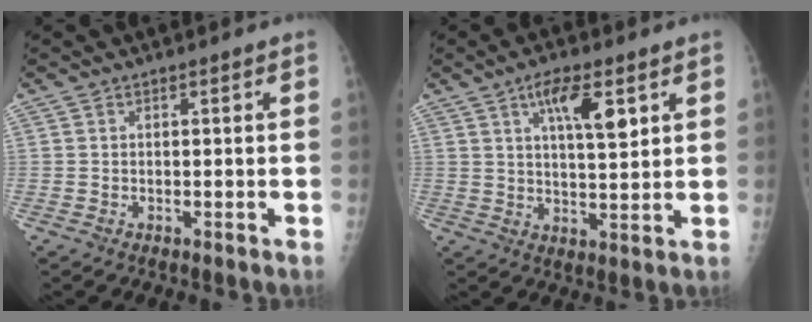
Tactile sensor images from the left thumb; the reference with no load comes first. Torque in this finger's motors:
{"motor_torque": [1.37, 1.18, 0.78, -0.19, 0.07]}